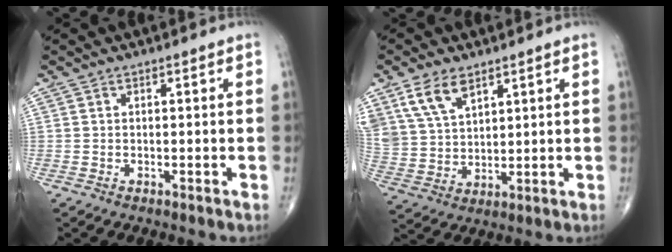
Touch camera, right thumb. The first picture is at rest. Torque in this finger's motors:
{"motor_torque": [-0.18, 0.64, 0.83, 0.92, 0.08]}